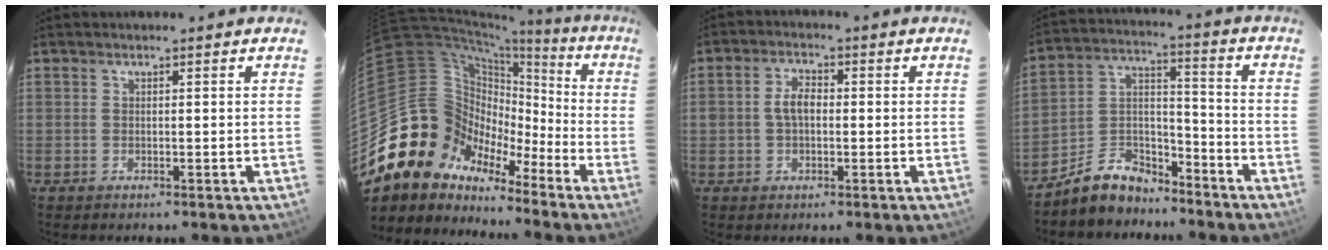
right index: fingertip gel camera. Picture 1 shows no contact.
{"total": 16.2, "force": [-11.2, 11.3, 2.8], "torque": [-0.056, 0.065, -0.209]}
{"total": 4.2, "force": [-0.1, 2.7, 3.2], "torque": [-0.062, 0.011, 0.000]}
{"total": 10.2, "force": [-8.1, 5.2, 3.4], "torque": [-0.075, 0.048, -0.140]}